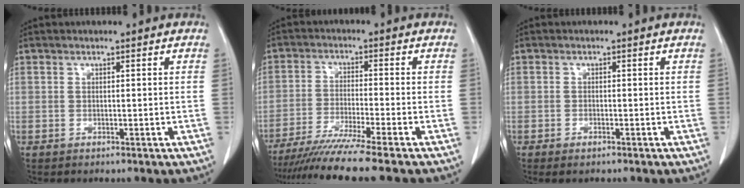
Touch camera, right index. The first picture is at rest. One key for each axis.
{"total": 10.8, "fx": -8.9, "fy": -1.8, "fz": 5.8, "tx": -0.082, "ty": -0.036, "tz": -0.144}
{"total": 1.4, "fx": -1.0, "fy": 0.4, "fz": 1.0, "tx": -0.017, "ty": -0.002, "tz": -0.012}